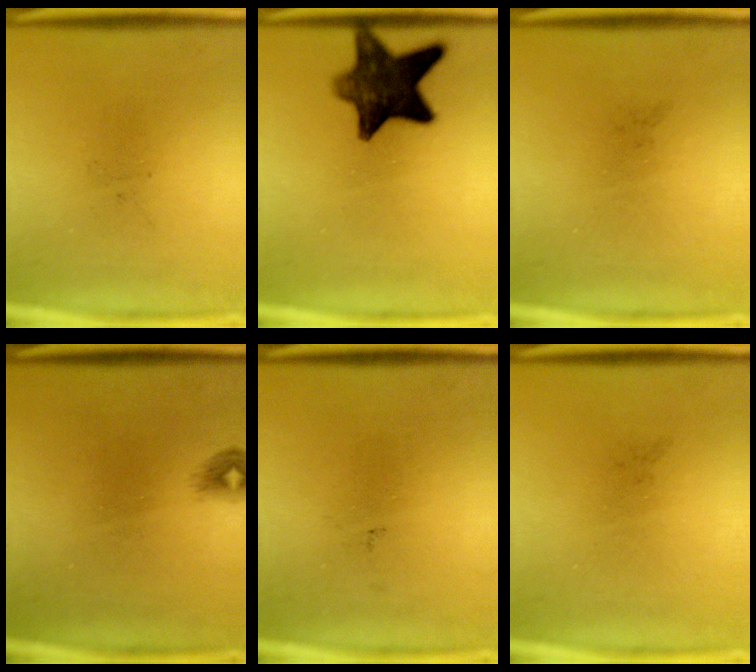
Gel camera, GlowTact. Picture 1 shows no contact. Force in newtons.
{"total": 11.0}
{"total": 0.0}
{"total": 0.9}
{"total": 0.0}
{"total": 0.0}